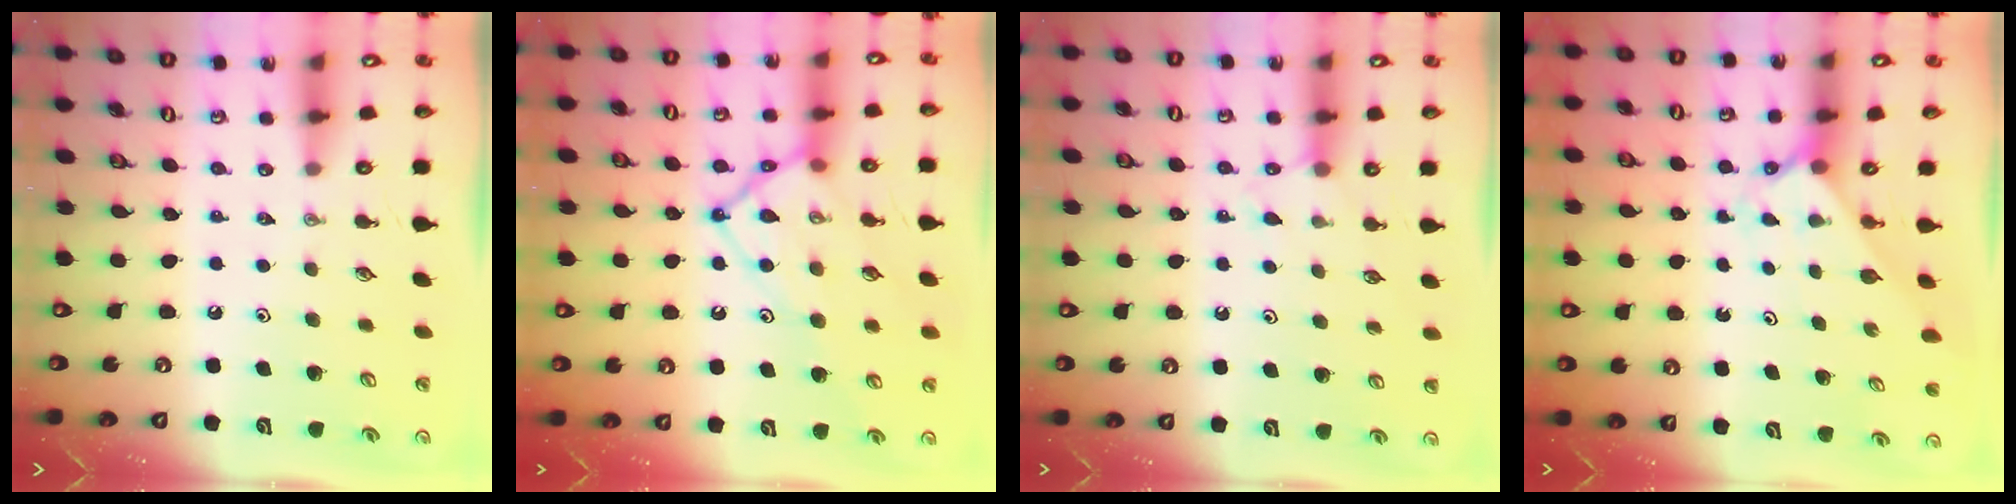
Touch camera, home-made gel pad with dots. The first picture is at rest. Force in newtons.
{"total": 13.9, "press": 13.9, "slide": 1.4}
{"total": 5.7, "press": 5.6, "slide": 0.7}
{"total": 2.3, "press": 2.3, "slide": 0.2}